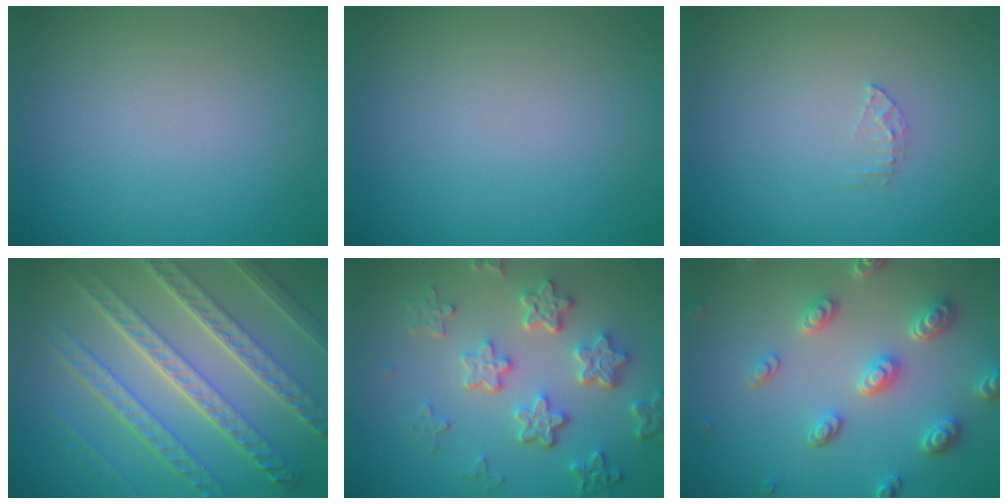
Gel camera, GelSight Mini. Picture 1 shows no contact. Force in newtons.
{"total": 0.0}
{"total": 0.9, "press": 0.9, "slide": 0.1}
{"total": 8.9, "press": 6.2, "slide": 6.4}
{"total": 5.6, "press": 4.3, "slide": 3.6}
{"total": 4.6, "press": 3.6, "slide": 2.8}